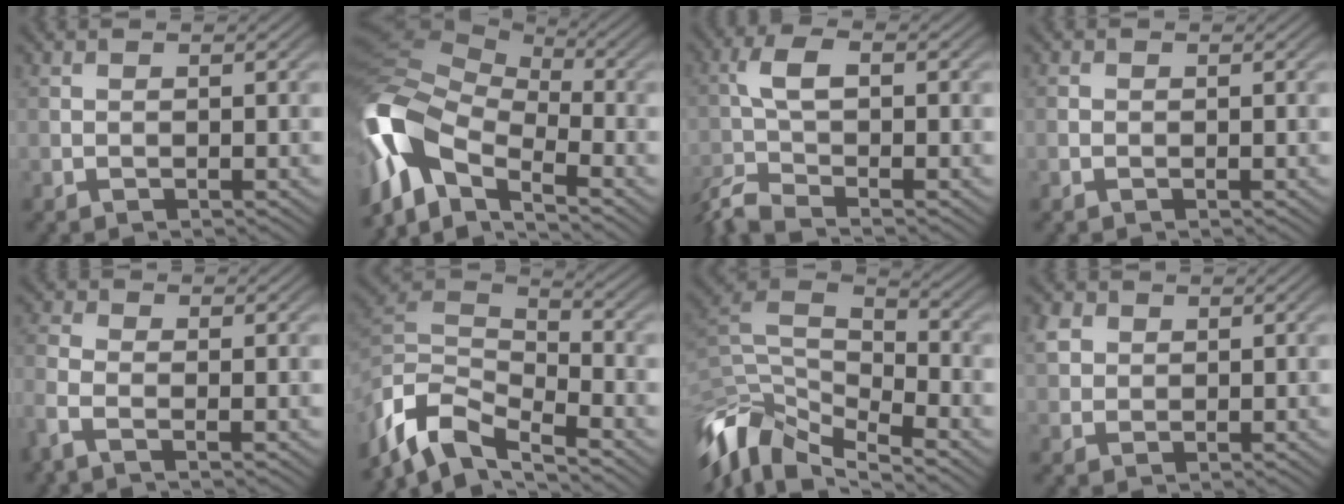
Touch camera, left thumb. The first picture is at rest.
{"total": 13.3, "force": [-4.6, 7.3, 10.1], "torque": [-0.220, 0.000, -0.106]}
{"total": 5.6, "force": [-3.3, 1.4, 4.2], "torque": [-0.095, -0.010, -0.078]}
{"total": 0.8, "force": [-0.3, 0.6, 0.3], "torque": [-0.008, -0.002, -0.007]}
{"total": 3.2, "force": [-1.7, 1.1, 2.6], "torque": [-0.070, -0.005, -0.049]}
{"total": 9.9, "force": [-6.3, 4.0, 6.5], "torque": [-0.137, -0.006, -0.136]}
{"total": 12.0, "force": [-6.1, 5.6, 8.6], "torque": [-0.202, -0.004, -0.120]}
{"total": 3.0, "force": [1.2, 2.4, 1.3], "torque": [-0.042, 0.007, 0.027]}